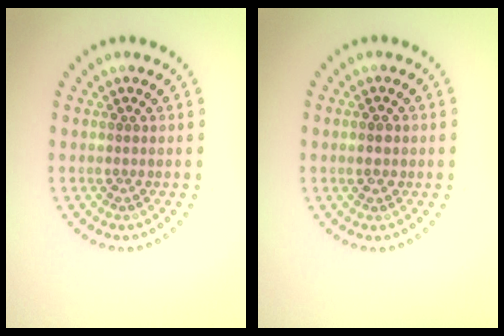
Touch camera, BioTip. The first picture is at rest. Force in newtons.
{"total": 1.8, "press": 1.8, "slide": 0.3}